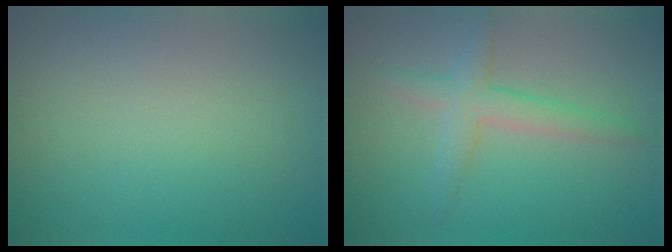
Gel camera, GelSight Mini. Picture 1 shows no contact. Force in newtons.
{"total": 2.8, "press": 2.8, "slide": 0.1}